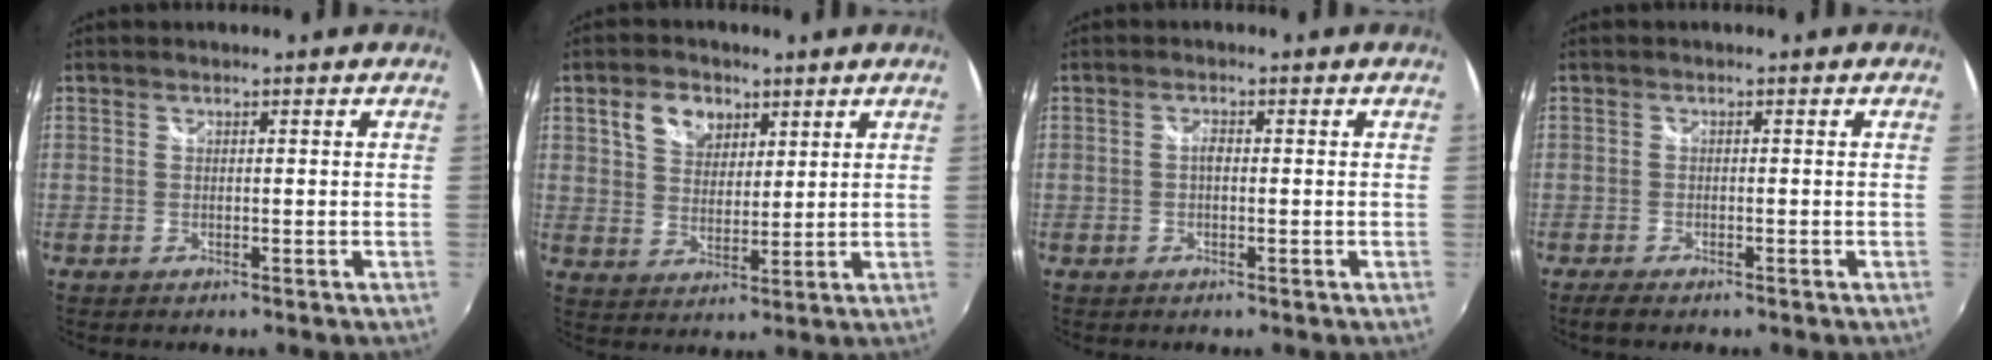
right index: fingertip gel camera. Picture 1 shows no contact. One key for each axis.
{"total": 7.1, "fx": 3.6, "fy": 4.9, "fz": 3.7, "tx": -0.067, "ty": 0.017, "tz": 0.066}
{"total": 1.1, "fx": -0.1, "fy": 0.6, "fz": 1.0, "tx": -0.019, "ty": 0.005, "tz": -0.005}
{"total": 2.8, "fx": -2.2, "fy": 0.8, "fz": 1.5, "tx": -0.034, "ty": -0.011, "tz": -0.039}